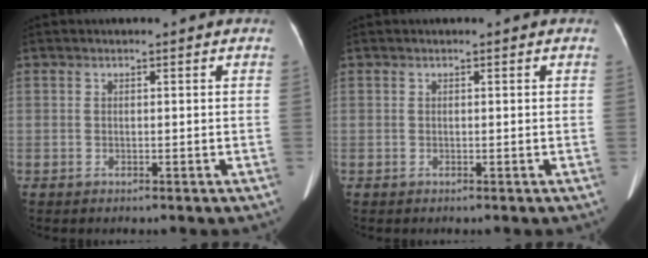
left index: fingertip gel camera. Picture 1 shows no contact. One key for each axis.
{"total": 0.0}